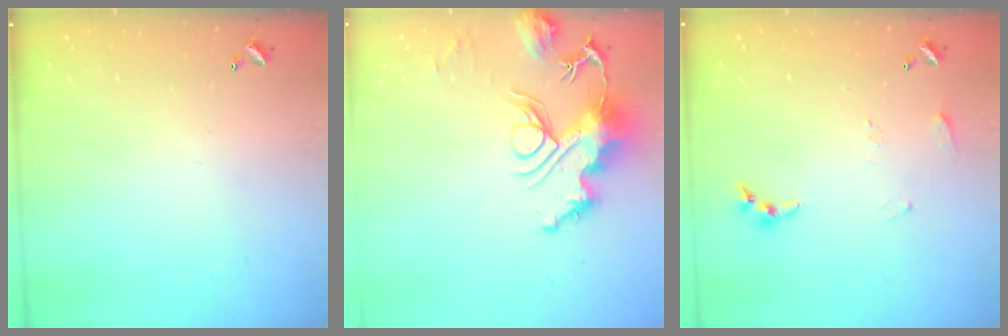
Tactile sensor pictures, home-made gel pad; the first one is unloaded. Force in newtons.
{"total": 13.9, "press": 13.8, "slide": 1.5}
{"total": 6.4, "press": 6.4, "slide": 0.7}